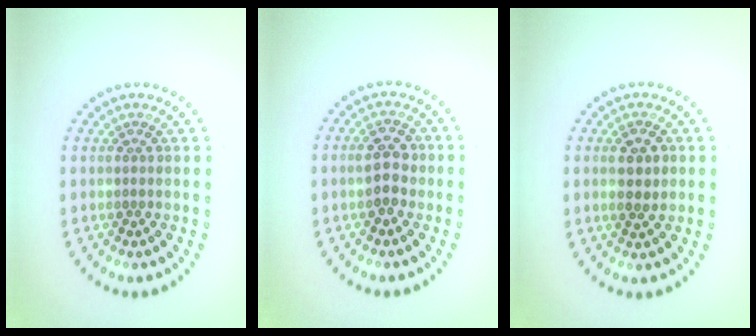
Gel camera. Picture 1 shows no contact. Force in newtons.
{"total": 2.7, "press": 2.7, "slide": 0.2}
{"total": 2.4, "press": 2.4, "slide": 0.5}